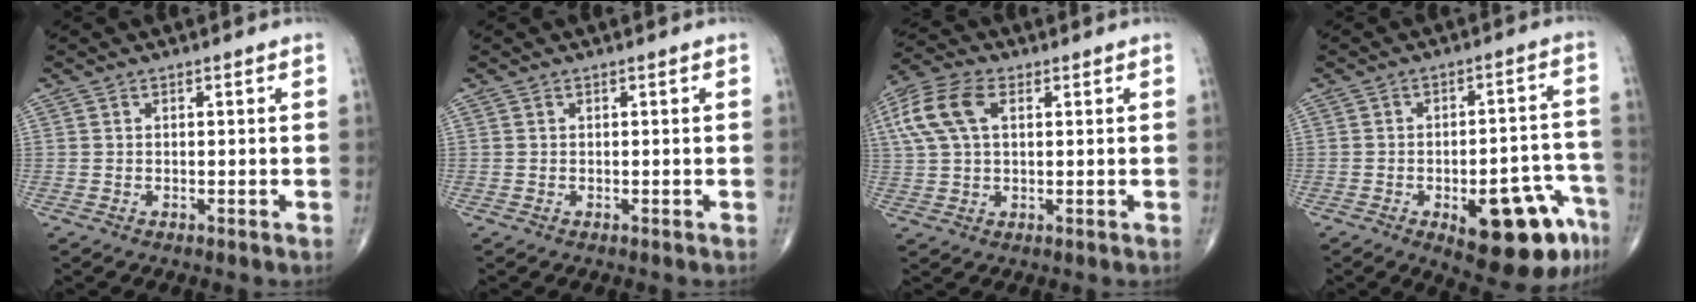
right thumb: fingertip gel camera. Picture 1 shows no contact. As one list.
[{"total": 0.0}, {"total": 10.9, "force": [3.3, 6.2, 8.3], "torque": [-0.190, 0.022, 0.062]}, {"total": 17.0, "force": [-8.1, 6.5, 13.5], "torque": [-0.117, 0.049, -0.090]}]